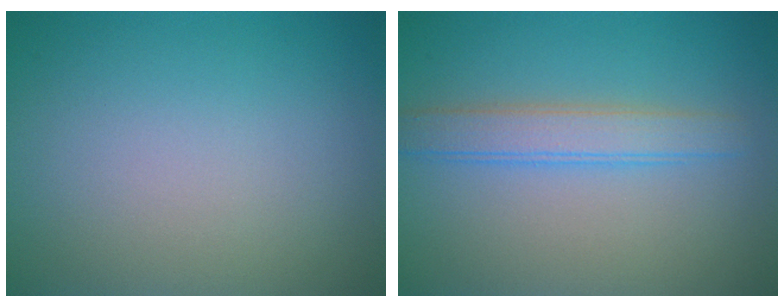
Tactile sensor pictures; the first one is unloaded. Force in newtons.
{"total": 3.0, "press": 3.0, "slide": 0.0}